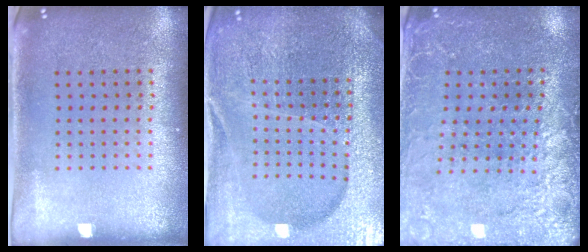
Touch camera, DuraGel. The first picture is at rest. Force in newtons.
{"total": 5.6, "press": 5.0, "slide": 2.5}
{"total": 2.7, "press": 2.7, "slide": 0.3}